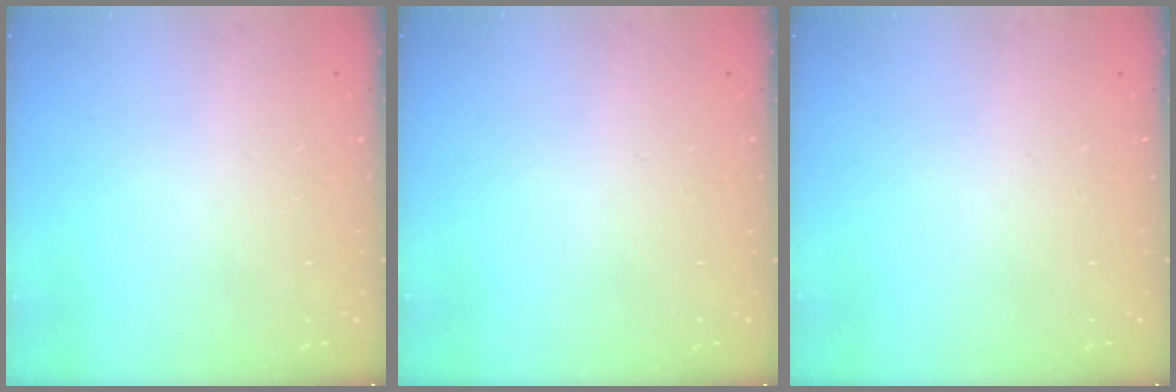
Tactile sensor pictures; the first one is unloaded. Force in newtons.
{"total": 0.0}
{"total": 0.0}